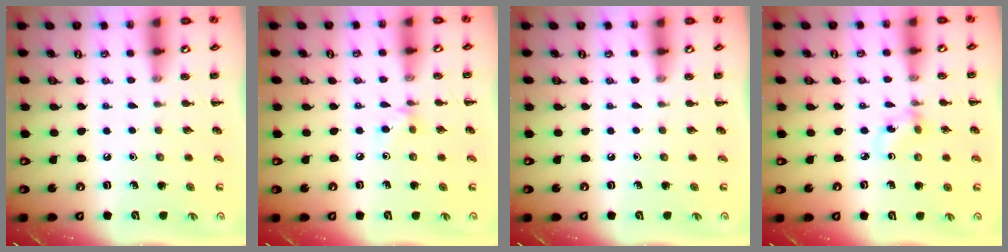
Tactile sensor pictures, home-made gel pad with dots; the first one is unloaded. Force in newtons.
{"total": 3.8, "press": 3.6, "slide": 1.4}
{"total": 0.0}
{"total": 2.8, "press": 2.6, "slide": 1.0}